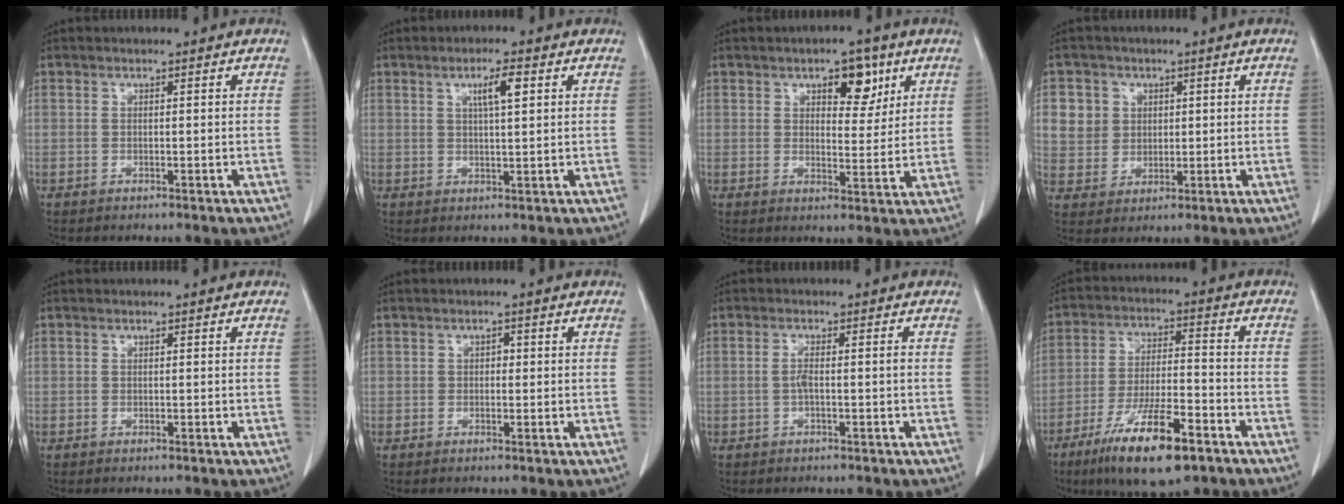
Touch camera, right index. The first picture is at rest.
{"total": 3.9, "force": [1.6, 0.4, 3.5], "torque": [-0.059, 0.001, 0.026]}
{"total": 6.2, "force": [3.3, 2.9, 4.4], "torque": [-0.055, 0.003, 0.048]}
{"total": 5.8, "force": [1.8, 5.4, 0.9], "torque": [-0.014, 0.013, 0.043]}
{"total": 0.0}
{"total": 0.9, "force": [0.0, 0.7, 0.6], "torque": [-0.003, 0.004, -0.004]}
{"total": 2.1, "force": [-0.5, 0.1, 2.0], "torque": [-0.038, 0.002, -0.009]}
{"total": 13.8, "force": [-8.2, 2.8, 10.7], "torque": [-0.197, -0.020, -0.139]}